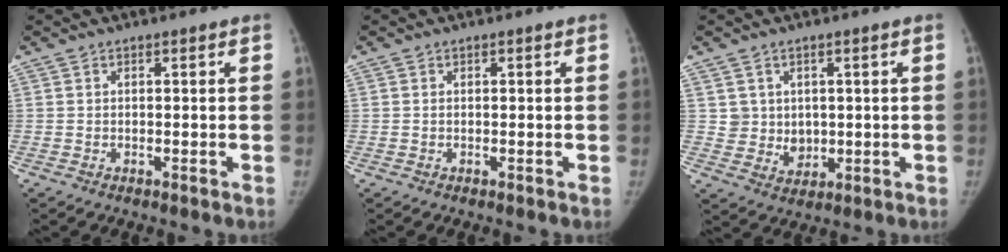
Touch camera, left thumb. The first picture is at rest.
{"total": 0.0}
{"total": 5.1, "force": [1.5, 4.8, 0.9], "torque": [0.009, -0.012, 0.038]}